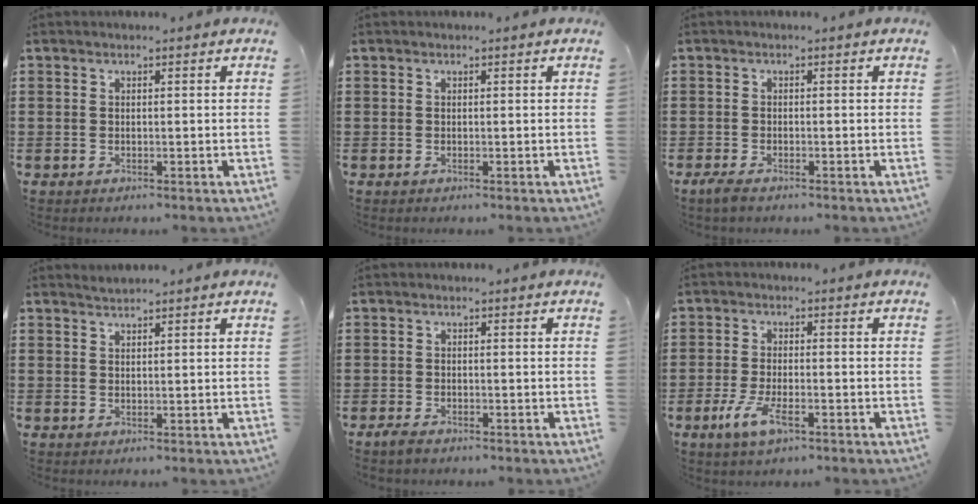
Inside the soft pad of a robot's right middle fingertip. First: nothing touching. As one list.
[{"total": 0.0}, {"total": 1.4, "force": [-1.0, 0.4, 0.9], "torque": [-0.026, -0.005, -0.021]}, {"total": 1.0, "force": [1.0, -0.1, 0.0], "torque": [-0.001, 0.000, 0.019]}, {"total": 1.4, "force": [-1.1, 0.5, 0.7], "torque": [-0.023, -0.004, -0.023]}, {"total": 5.3, "force": [-2.2, 1.6, 4.5], "torque": [-0.105, -0.011, -0.047]}]